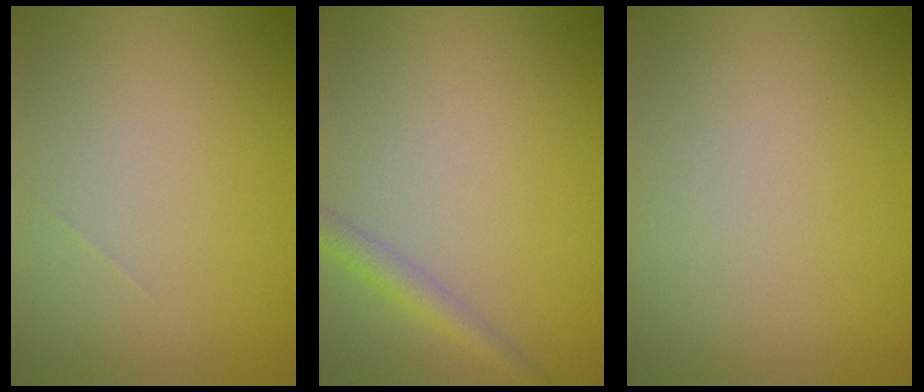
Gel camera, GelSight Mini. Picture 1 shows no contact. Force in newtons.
{"total": 2.0, "press": 2.0, "slide": 0.0}
{"total": 0.0}